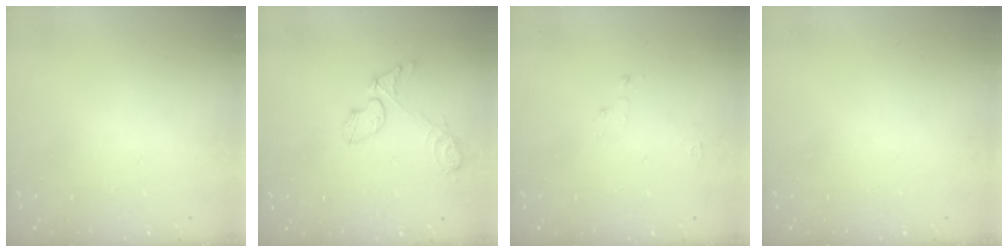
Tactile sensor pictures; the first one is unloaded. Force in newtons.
{"total": 7.9, "press": 7.9, "slide": 0.4}
{"total": 2.1, "press": 2.1, "slide": 0.2}
{"total": 0.0}